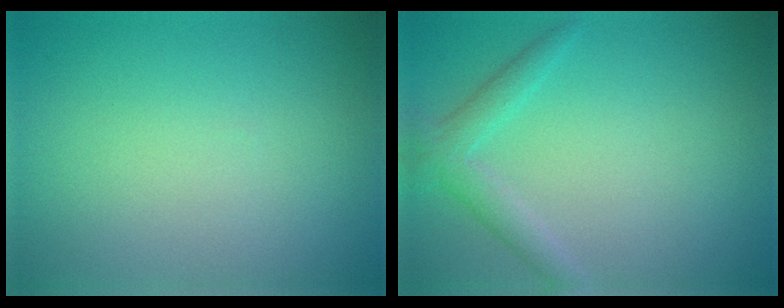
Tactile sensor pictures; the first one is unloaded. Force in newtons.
{"total": 2.3, "press": 2.3, "slide": 0.2}